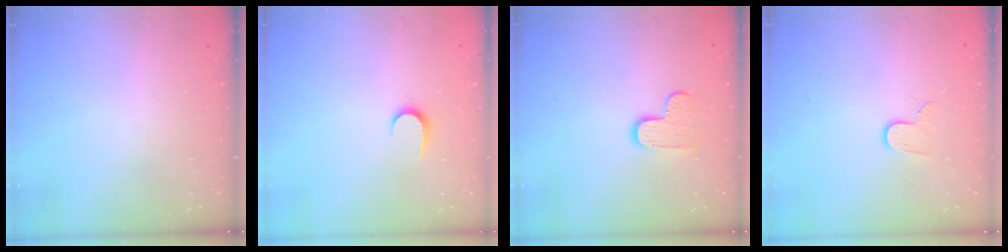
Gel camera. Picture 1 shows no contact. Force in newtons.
{"total": 5.7, "press": 5.7, "slide": 0.6}
{"total": 8.2, "press": 8.1, "slide": 0.2}
{"total": 6.4, "press": 6.3, "slide": 0.6}